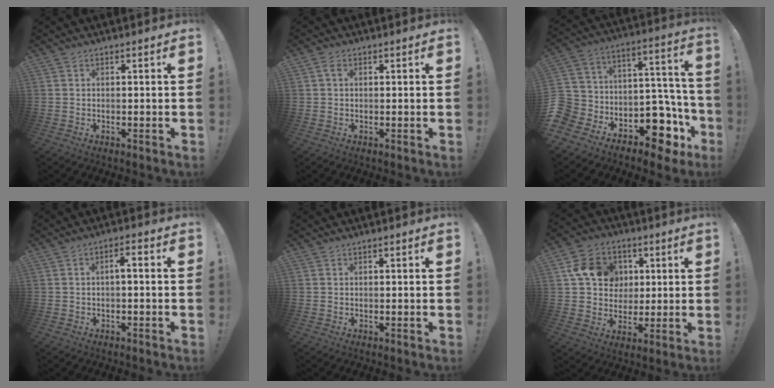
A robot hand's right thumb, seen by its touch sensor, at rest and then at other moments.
{"total": 1.7, "force": [0.5, 1.1, 1.2], "torque": [-0.020, 0.002, 0.007]}
{"total": 13.3, "force": [-8.1, 8.4, 6.4], "torque": [-0.087, 0.032, -0.128]}
{"total": 2.8, "force": [-0.8, 0.7, 2.6], "torque": [-0.048, 0.012, -0.018]}
{"total": 0.0}
{"total": 13.8, "force": [3.9, 11.8, 5.9], "torque": [-0.076, -0.001, 0.081]}